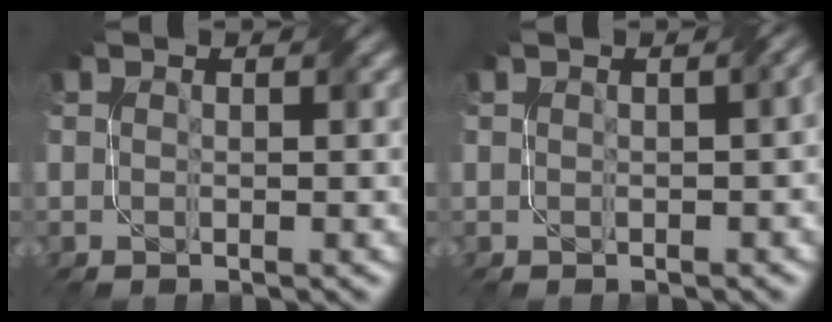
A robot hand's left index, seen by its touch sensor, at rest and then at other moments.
{"total": 2.4, "force": [0.2, 1.1, 2.1], "torque": [-0.009, 0.007, 0.009]}